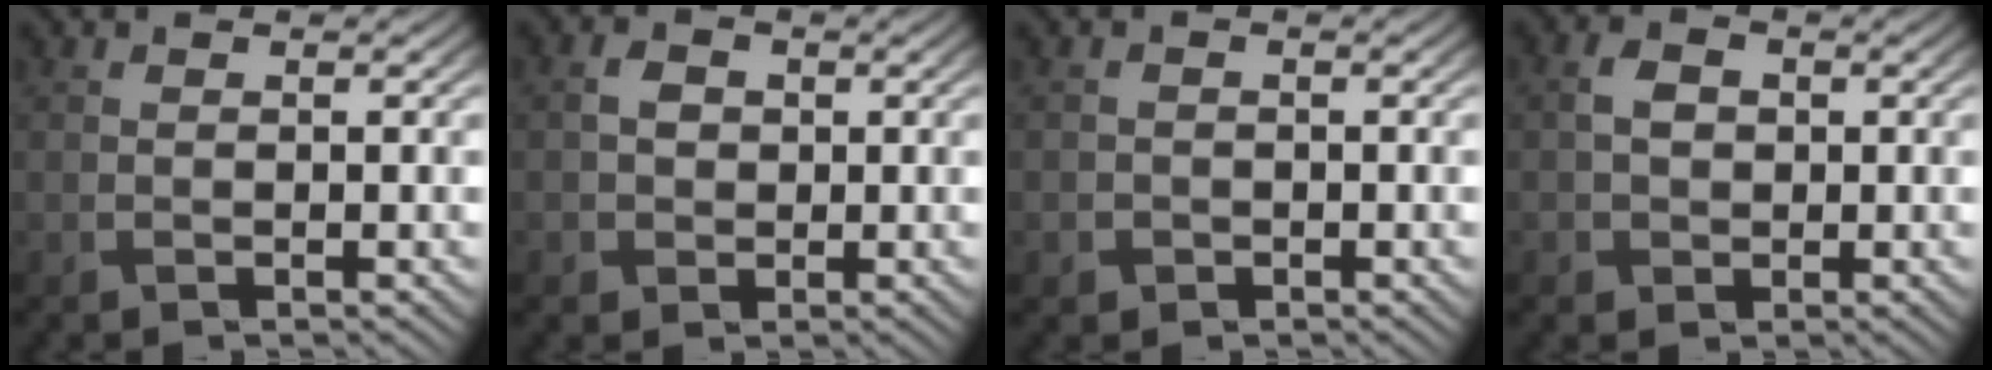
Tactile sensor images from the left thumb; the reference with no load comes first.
{"total": 2.3, "force": [0.0, 2.1, 1.0], "torque": [-0.024, 0.000, -0.004]}
{"total": 1.3, "force": [-0.6, 1.2, 0.1], "torque": [0.003, -0.004, -0.013]}
{"total": 2.7, "force": [0.0, 2.3, 1.5], "torque": [-0.037, 0.000, -0.004]}